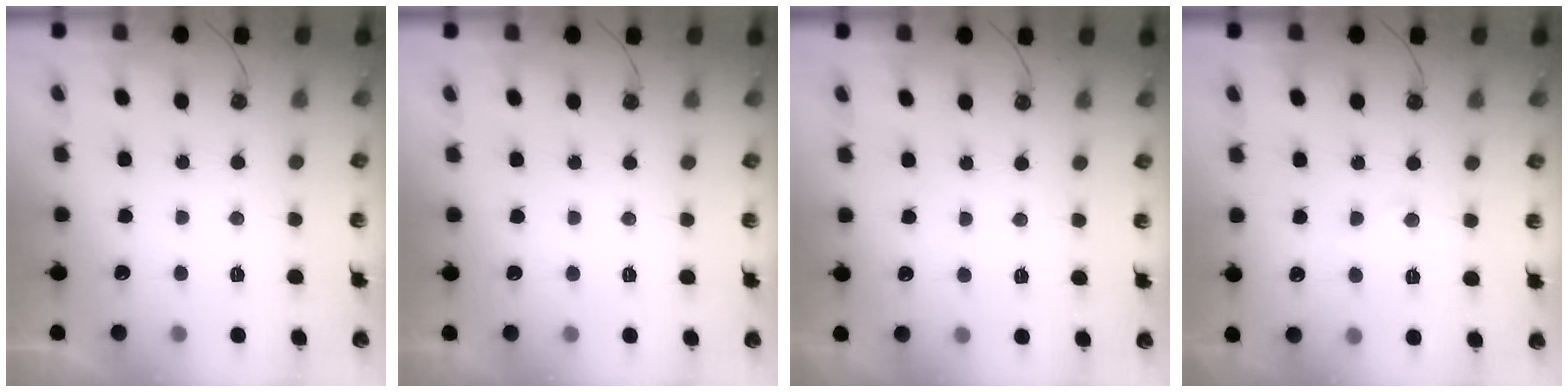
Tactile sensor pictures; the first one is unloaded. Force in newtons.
{"total": 1.0, "press": 0.4, "slide": 1.0}
{"total": 2.6, "press": 2.6, "slide": 0.4}
{"total": 5.3, "press": 5.2, "slide": 0.8}